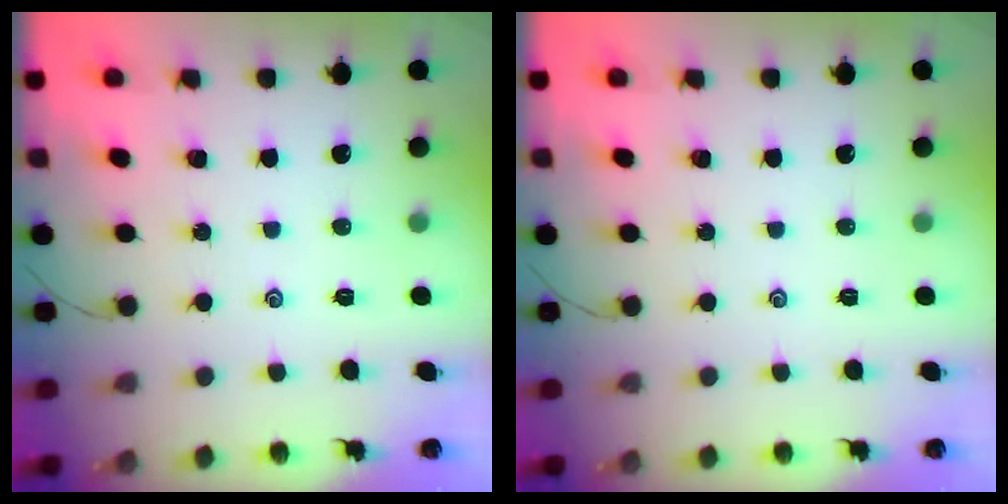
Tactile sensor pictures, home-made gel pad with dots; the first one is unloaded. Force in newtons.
{"total": 0.0}